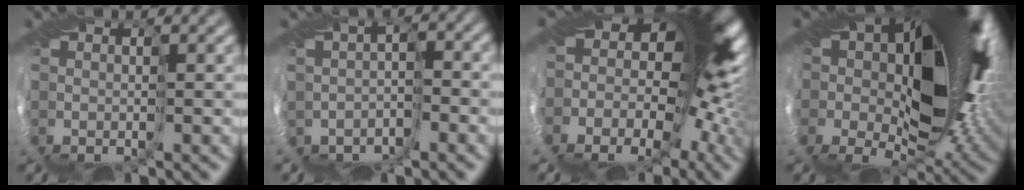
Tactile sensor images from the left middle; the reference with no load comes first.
{"total": 3.1, "force": [-2.2, 1.6, 1.4], "torque": [-0.019, -0.004, -0.046]}
{"total": 15.4, "force": [0.5, 9.8, 11.9], "torque": [-0.162, 0.021, -0.012]}
{"total": 19.2, "force": [3.7, 11.6, 14.9], "torque": [-0.220, 0.014, 0.063]}